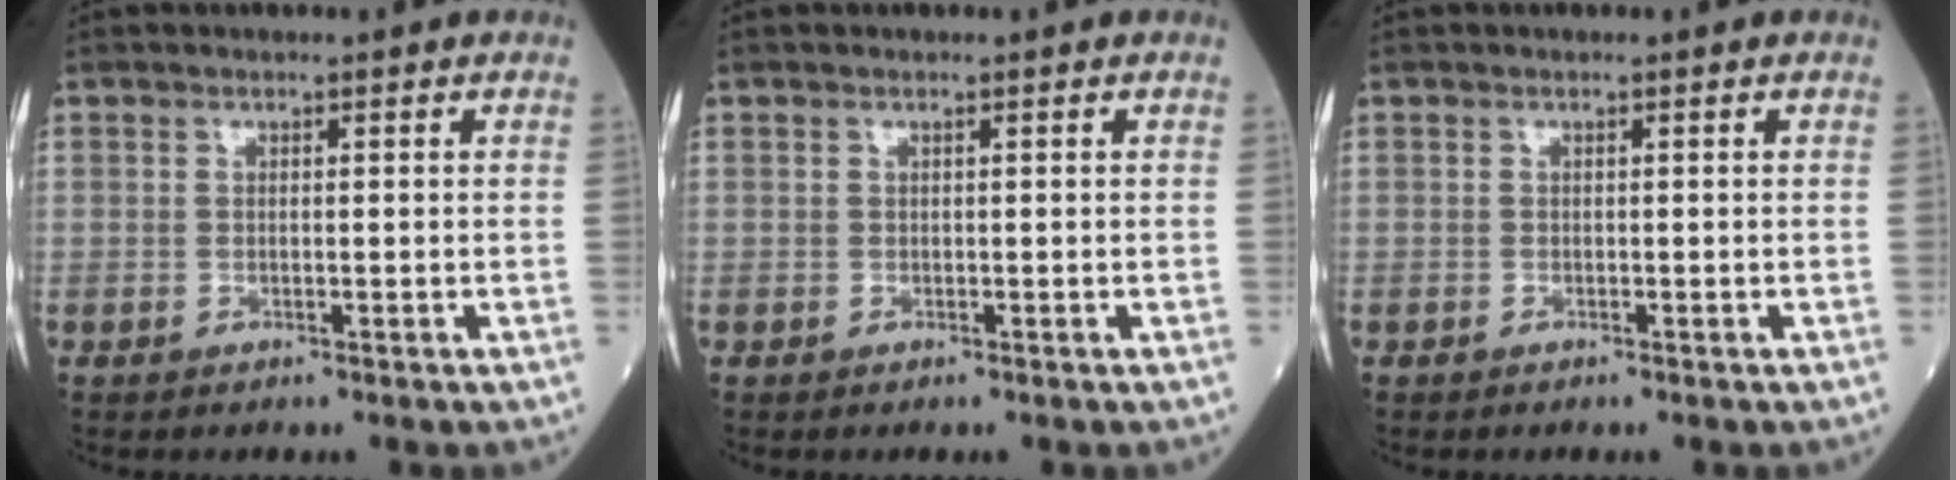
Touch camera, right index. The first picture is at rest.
{"total": 0.0}
{"total": 0.0}